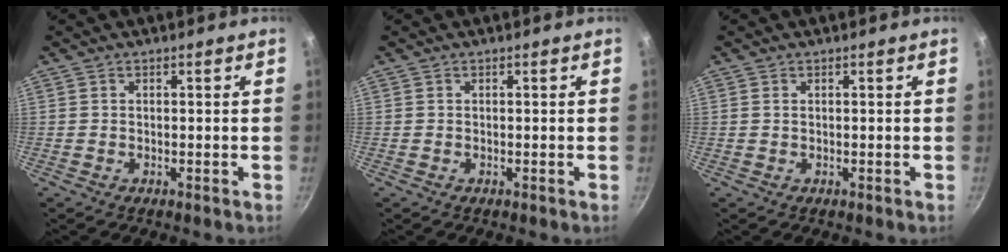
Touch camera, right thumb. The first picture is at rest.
{"total": 0.0}
{"total": 0.0}